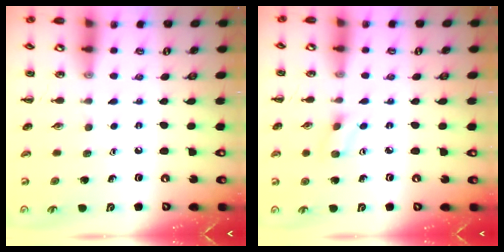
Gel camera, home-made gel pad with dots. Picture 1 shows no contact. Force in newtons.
{"total": 2.7, "press": 2.5, "slide": 1.0}